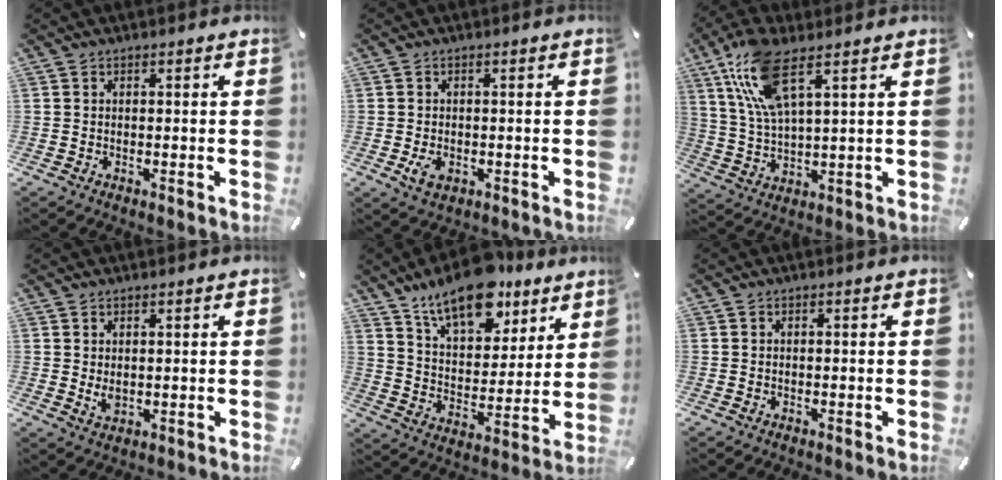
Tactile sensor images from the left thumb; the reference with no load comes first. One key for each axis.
{"total": 3.5, "fx": -0.9, "fy": 2.4, "fz": 2.4, "tx": -0.053, "ty": -0.007, "tz": -0.021}
{"total": 12.2, "fx": 6.8, "fy": 4.1, "fz": 9.3, "tx": -0.200, "ty": -0.003, "tz": 0.127}
{"total": 2.5, "fx": 0.7, "fy": 1.6, "fz": 1.8, "tx": -0.041, "ty": -0.002, "tz": 0.012}
{"total": 16.7, "fx": 12.4, "fy": 8.1, "fz": 7.7, "tx": -0.132, "ty": -0.077, "tz": 0.220}
{"total": 0.0}